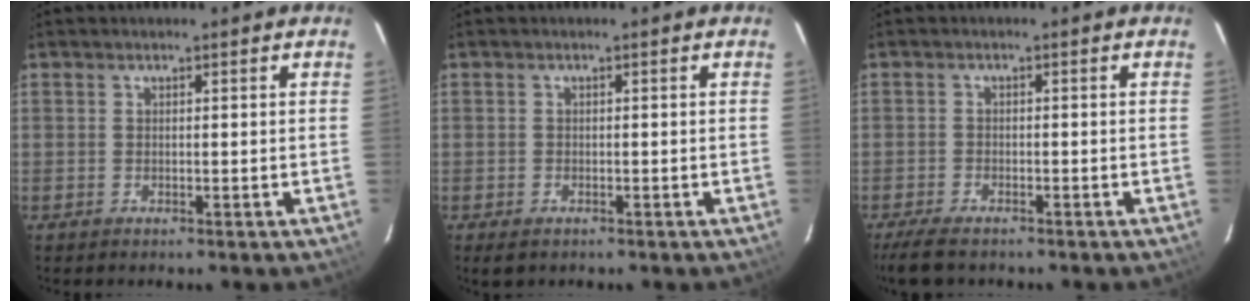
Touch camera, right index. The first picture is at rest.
{"total": 1.9, "force": [-1.2, 1.2, 0.9], "torque": [-0.017, -0.003, -0.018]}
{"total": 5.7, "force": [-4.6, 1.7, 2.8], "torque": [-0.075, -0.017, -0.086]}